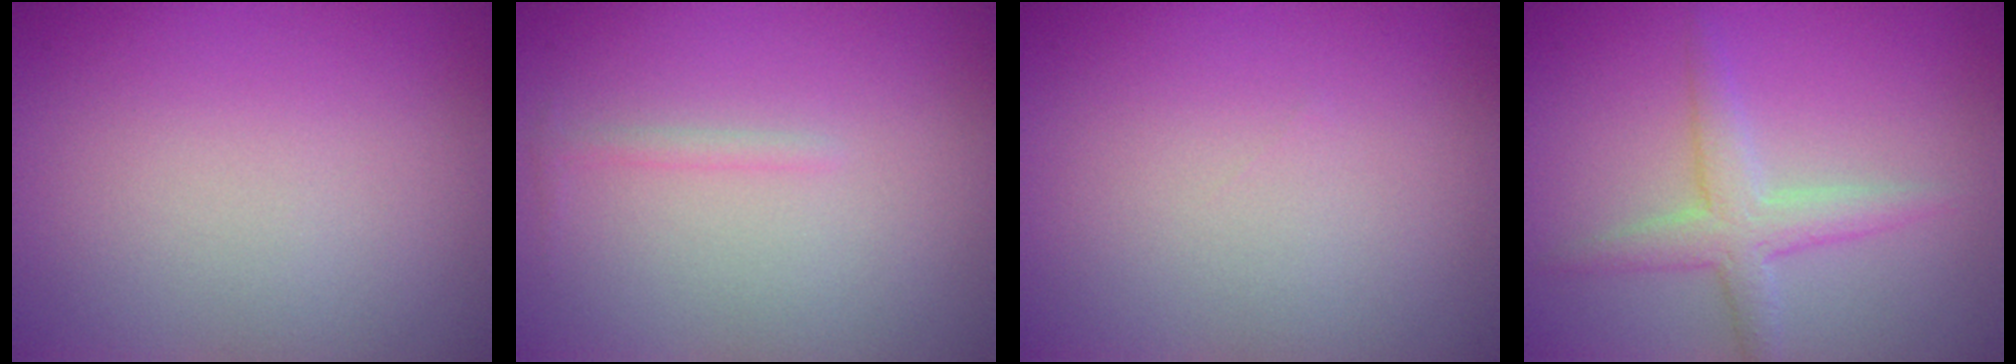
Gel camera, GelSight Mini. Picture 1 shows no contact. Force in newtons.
{"total": 0.7, "press": 0.7, "slide": 0.0}
{"total": 0.0}
{"total": 2.9, "press": 2.9, "slide": 0.1}